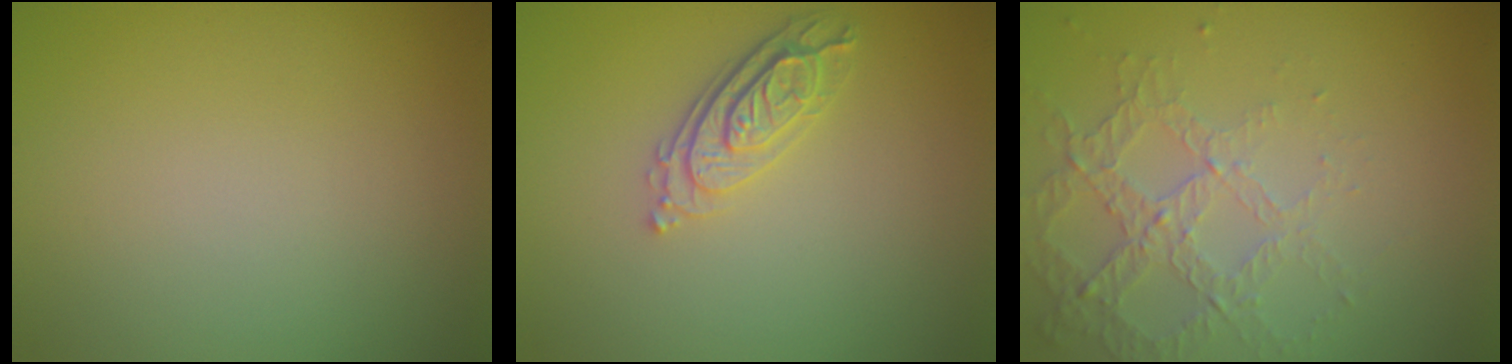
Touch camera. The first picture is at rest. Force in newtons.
{"total": 3.0, "press": 2.6, "slide": 1.5}
{"total": 4.3, "press": 2.9, "slide": 3.1}